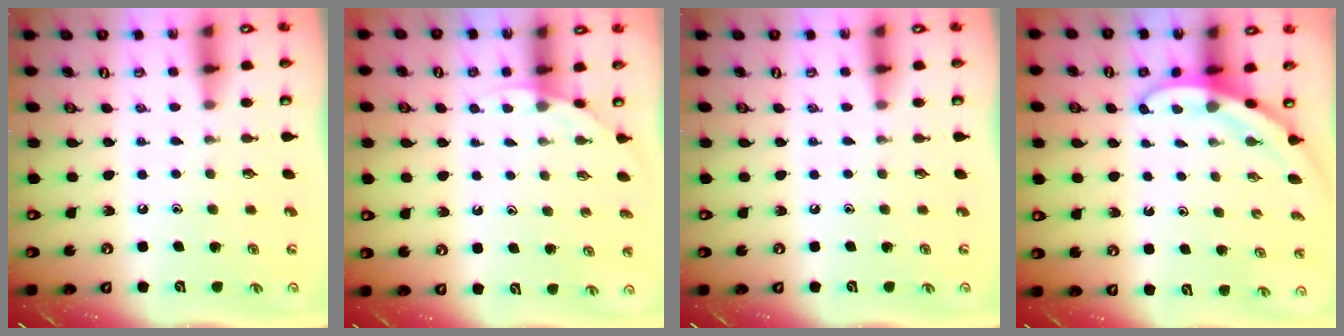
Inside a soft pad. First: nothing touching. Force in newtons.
{"total": 3.2, "press": 3.2, "slide": 0.2}
{"total": 0.0}
{"total": 3.4, "press": 3.4, "slide": 0.1}